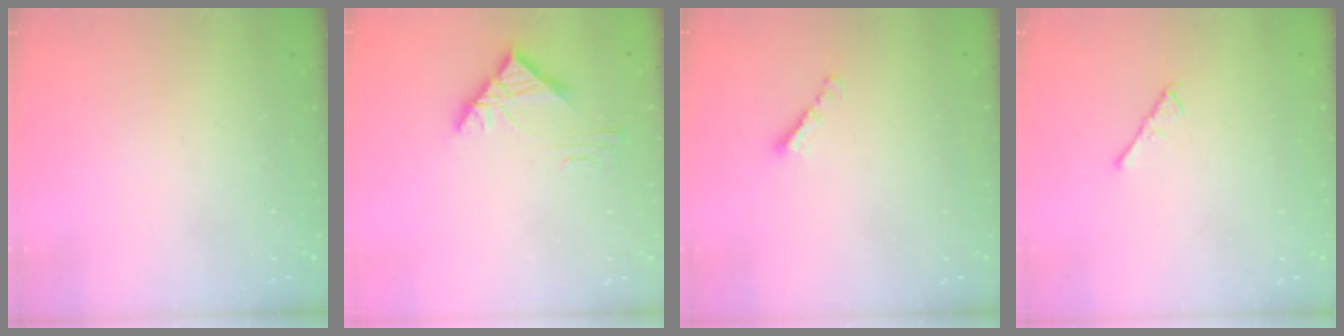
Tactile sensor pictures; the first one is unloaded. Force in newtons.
{"total": 4.3, "press": 4.3, "slide": 0.5}
{"total": 2.4, "press": 2.4, "slide": 0.4}
{"total": 2.2, "press": 2.1, "slide": 0.5}